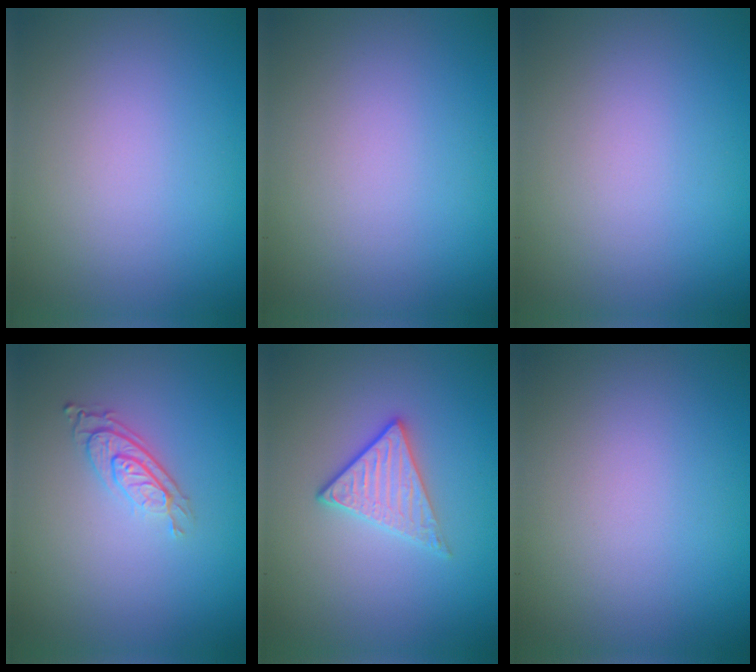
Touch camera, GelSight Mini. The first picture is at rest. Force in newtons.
{"total": 0.0}
{"total": 0.0}
{"total": 2.9, "press": 2.1, "slide": 2.1}
{"total": 2.7, "press": 2.4, "slide": 1.2}
{"total": 0.0}